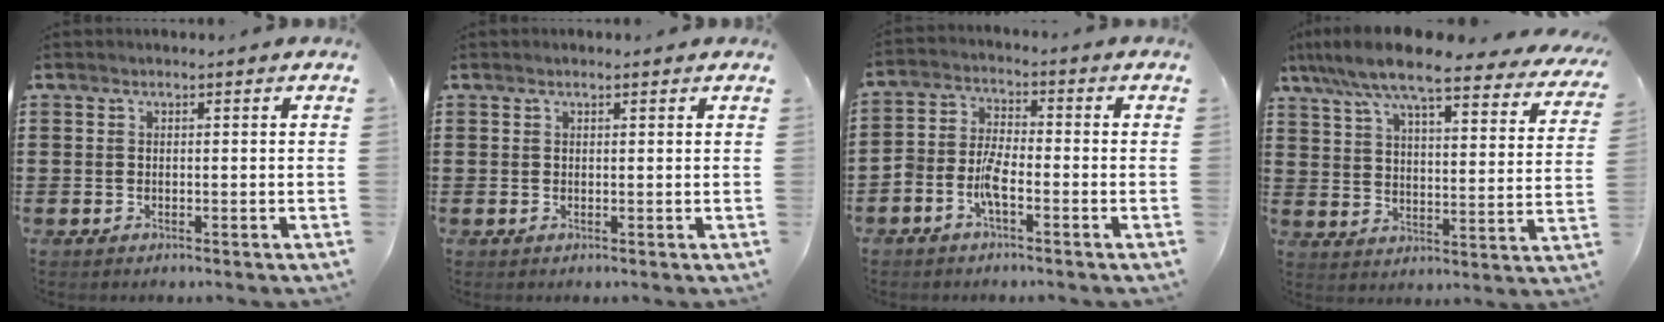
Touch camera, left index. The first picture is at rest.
{"total": 0.6, "force": [0.4, 0.1, 0.4], "torque": [-0.009, 0.002, 0.008]}
{"total": 4.6, "force": [-2.6, 1.7, 3.4], "torque": [-0.078, 0.004, -0.052]}
{"total": 9.1, "force": [7.8, 0.8, 4.8], "torque": [-0.123, -0.040, 0.130]}